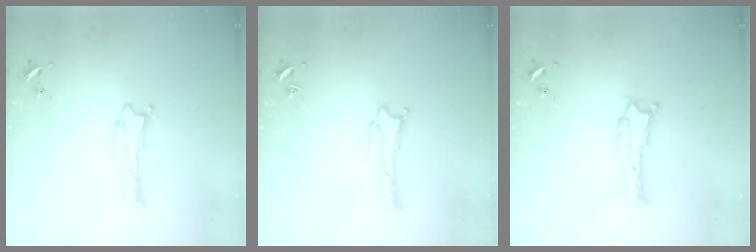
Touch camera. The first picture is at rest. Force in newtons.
{"total": 1.9, "press": 1.9, "slide": 0.1}
{"total": 2.0, "press": 2.0, "slide": 0.3}